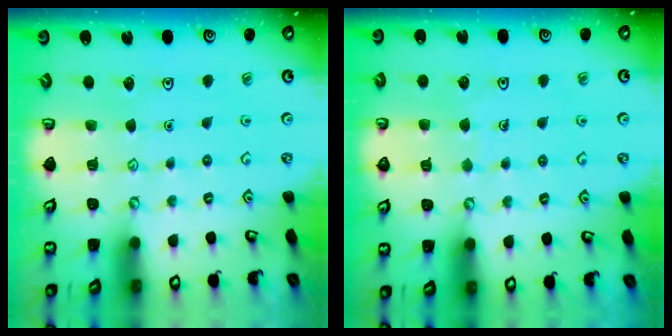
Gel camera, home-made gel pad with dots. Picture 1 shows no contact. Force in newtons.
{"total": 3.3, "press": 3.3, "slide": 0.2}